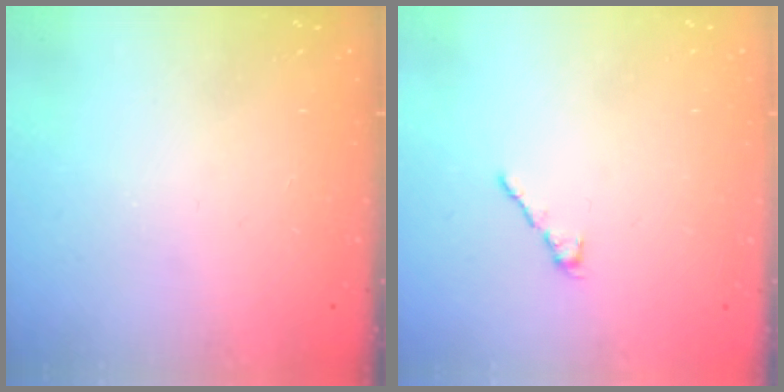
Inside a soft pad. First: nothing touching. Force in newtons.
{"total": 1.7, "press": 1.5, "slide": 0.6}